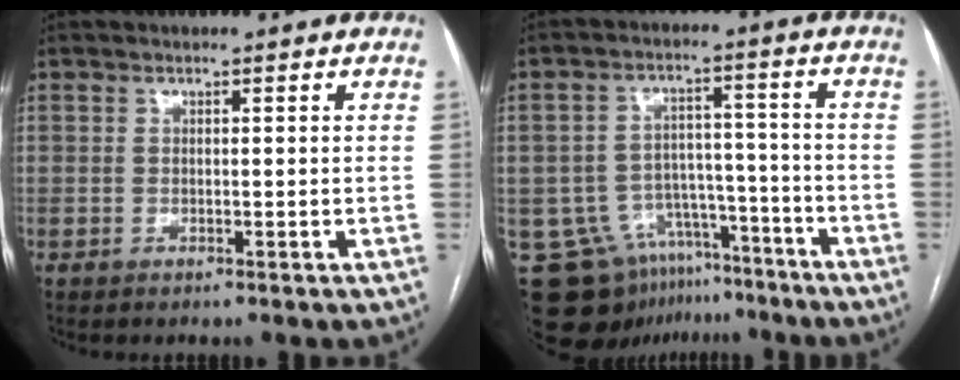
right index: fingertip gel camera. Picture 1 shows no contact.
{"total": 12.0, "force": [-10.2, 6.2, 0.7], "torque": [-0.010, 0.051, -0.149]}